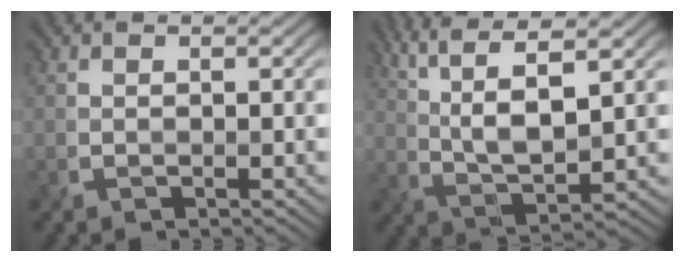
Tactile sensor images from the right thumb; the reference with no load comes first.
{"total": 9.3, "force": [4.6, 2.4, 7.7], "torque": [-0.173, 0.013, 0.088]}